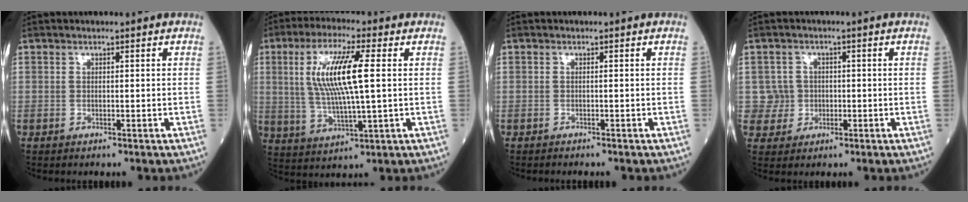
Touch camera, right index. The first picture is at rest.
{"total": 11.6, "force": [2.1, 1.4, 11.3], "torque": [-0.230, 0.003, 0.041]}
{"total": 1.4, "force": [-1.3, 0.1, 0.5], "torque": [-0.008, -0.001, -0.015]}
{"total": 3.6, "force": [0.0, 3.6, -0.4], "torque": [0.023, 0.009, -0.001]}